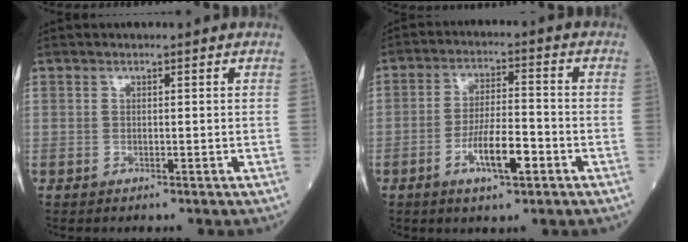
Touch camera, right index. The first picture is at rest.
{"total": 7.6, "force": [-3.4, 1.6, 6.7], "torque": [-0.125, 0.000, -0.059]}